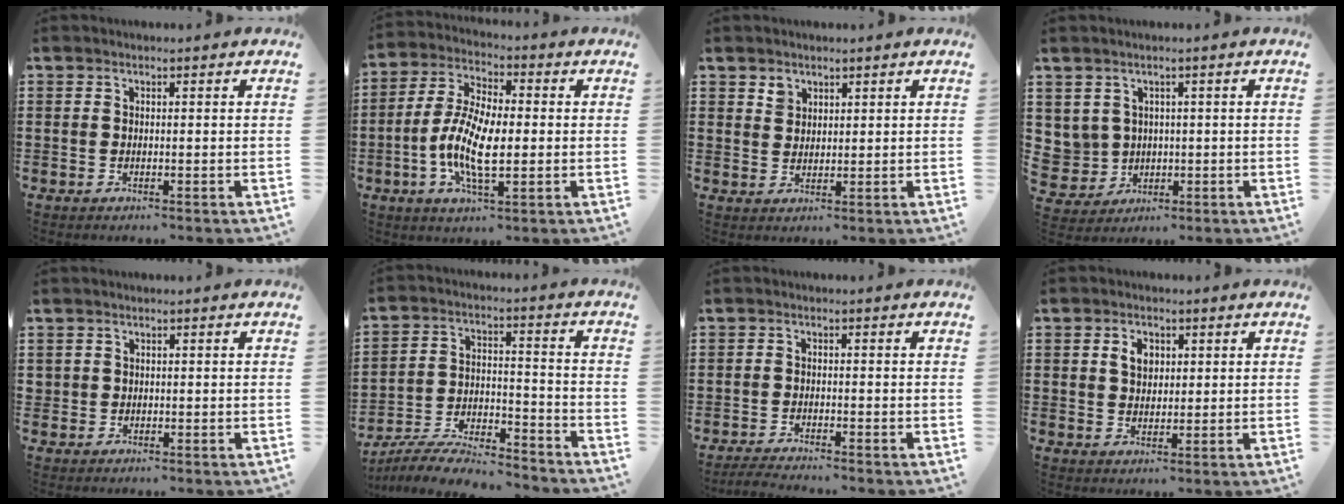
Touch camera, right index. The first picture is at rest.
{"total": 10.2, "force": [-1.9, 3.8, 9.2], "torque": [-0.205, -0.010, -0.041]}
{"total": 2.1, "force": [1.6, 1.4, 0.1], "torque": [0.001, 0.000, 0.030]}
{"total": 3.5, "force": [1.1, 3.3, 0.2], "torque": [-0.032, 0.001, 0.019]}
{"total": 0.7, "force": [0.1, 0.7, 0.1], "torque": [-0.004, 0.002, 0.003]}
{"total": 7.3, "force": [-7.0, 0.7, 2.0], "torque": [-0.045, 0.006, -0.139]}
{"total": 2.2, "force": [-2.2, -0.2, 0.2], "torque": [-0.012, -0.005, -0.047]}
{"total": 3.4, "force": [1.0, 2.4, 2.1], "torque": [-0.051, 0.013, 0.016]}